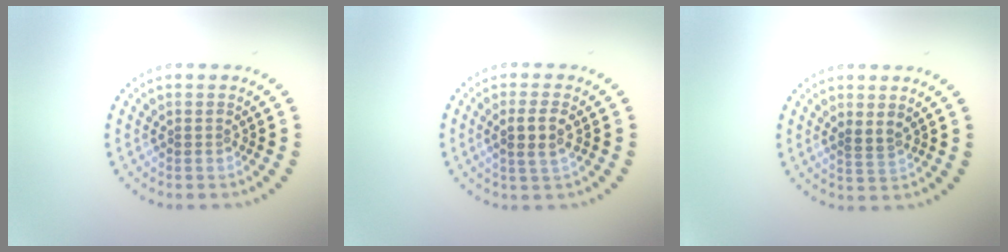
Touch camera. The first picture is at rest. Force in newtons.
{"total": 2.1, "press": 2.0, "slide": 0.8}
{"total": 1.2, "press": 0.9, "slide": 0.7}